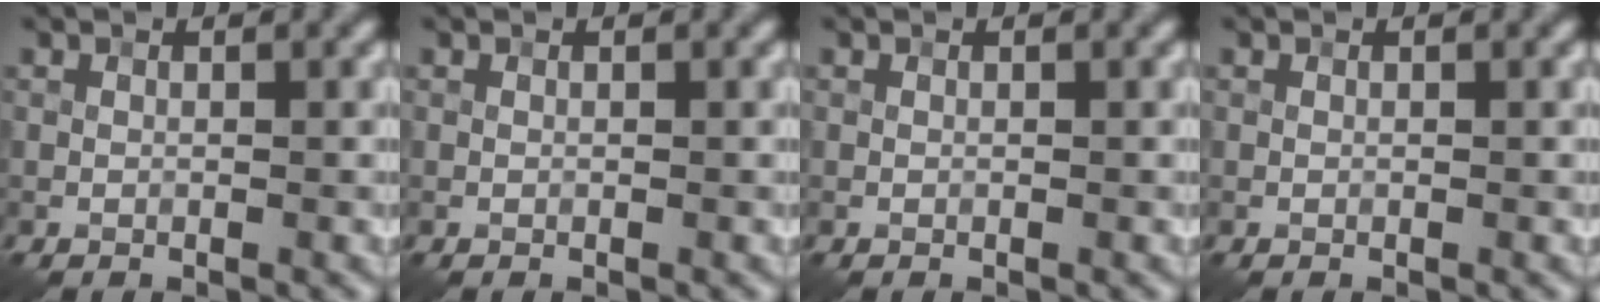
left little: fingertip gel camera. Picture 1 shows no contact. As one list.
[{"total": 0.0}, {"total": 0.0}, {"total": 0.0}]